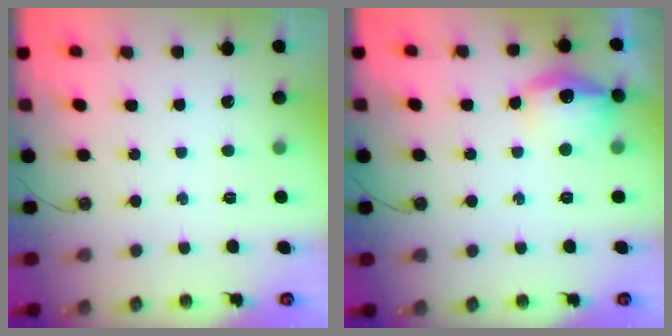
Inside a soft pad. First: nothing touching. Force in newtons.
{"total": 14.0, "press": 13.9, "slide": 1.0}